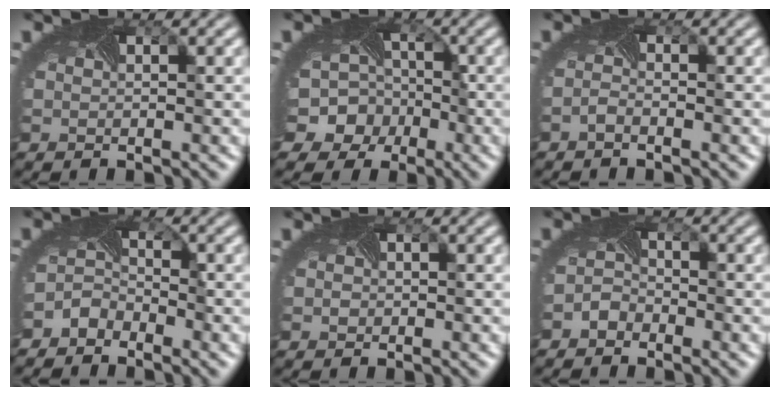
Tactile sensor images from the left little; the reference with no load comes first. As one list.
[{"total": 11.2, "force": [-3.7, 9.9, 3.6], "torque": [-0.078, -0.008, -0.084]}, {"total": 1.0, "force": [-0.9, -0.2, 0.0], "torque": [-0.008, -0.004, -0.020]}, {"total": 2.4, "force": [-2.2, 1.0, 0.0], "torque": [-0.006, -0.003, -0.049]}, {"total": 0.7, "force": [0.0, 0.7, -0.1], "torque": [0.000, -0.004, -0.004]}, {"total": 1.7, "force": [-1.5, 0.7, -0.1], "torque": [-0.005, 0.000, -0.032]}]